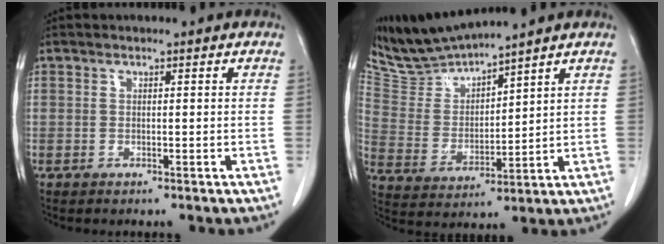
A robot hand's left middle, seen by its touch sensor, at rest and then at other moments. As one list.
[{"total": 9.1, "force": [8.9, -0.6, 1.7], "torque": [-0.057, 0.000, 0.195]}]